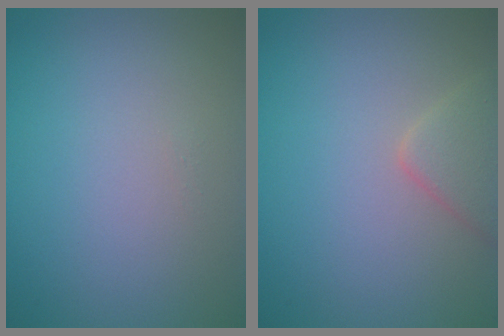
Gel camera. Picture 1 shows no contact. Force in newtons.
{"total": 2.3, "press": 2.3, "slide": 0.2}